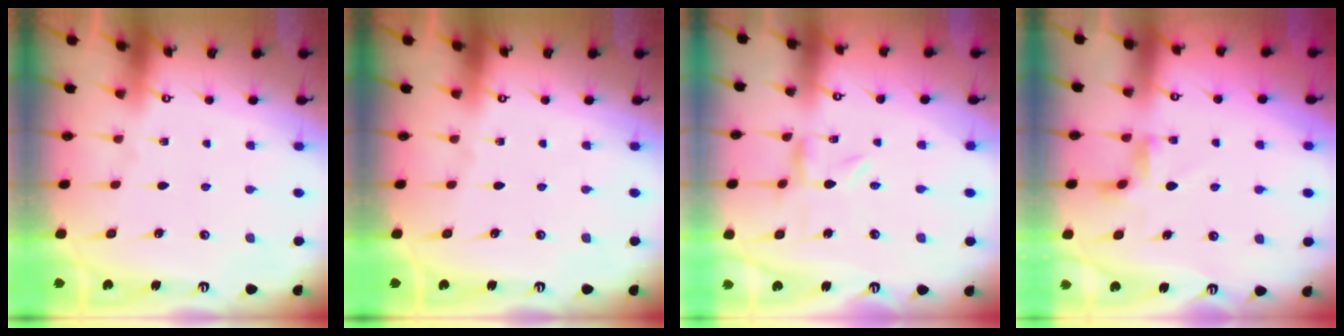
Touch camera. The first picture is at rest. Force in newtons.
{"total": 0.0}
{"total": 1.4, "press": 1.4, "slide": 0.2}
{"total": 2.6, "press": 2.6, "slide": 0.5}